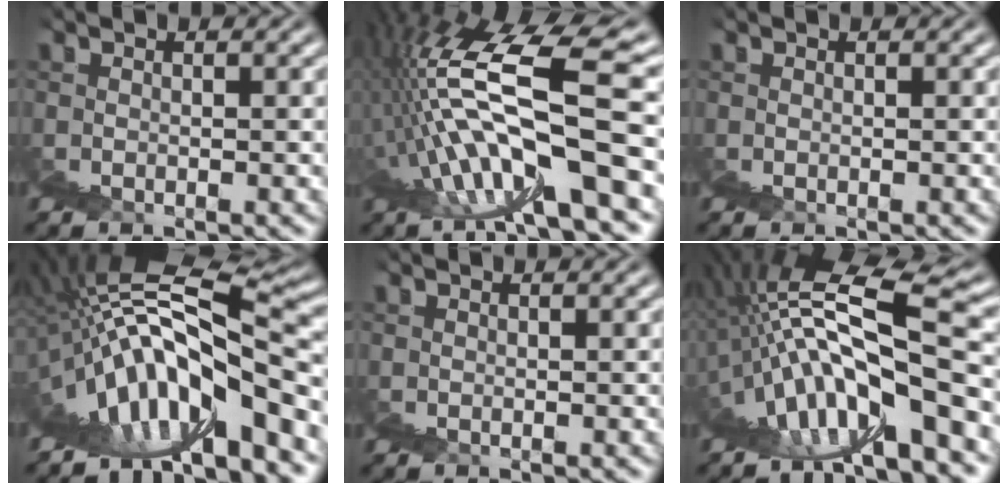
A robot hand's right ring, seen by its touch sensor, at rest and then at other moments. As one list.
[{"total": 10.2, "force": [4.3, 0.3, 9.2], "torque": [-0.169, 0.035, 0.065]}, {"total": 0.0}, {"total": 10.8, "force": [1.2, 3.1, 10.3], "torque": [-0.158, 0.040, 0.013]}, {"total": 0.0}, {"total": 12.1, "force": [4.3, 3.2, 10.8], "torque": [-0.178, 0.048, 0.054]}]